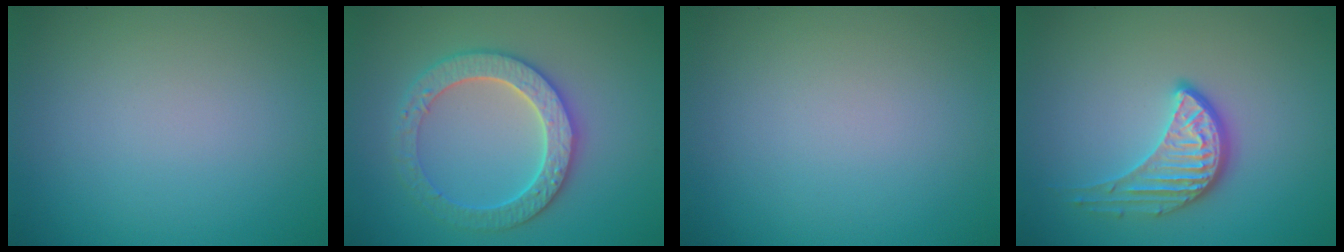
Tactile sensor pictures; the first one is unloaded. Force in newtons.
{"total": 4.1, "press": 4.0, "slide": 1.0}
{"total": 0.0}
{"total": 3.7, "press": 3.0, "slide": 2.2}